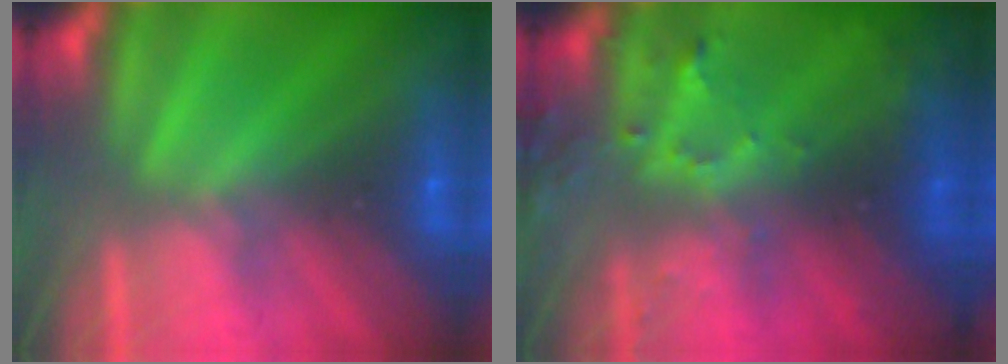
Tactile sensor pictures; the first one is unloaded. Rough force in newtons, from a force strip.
{"total": 7.6}